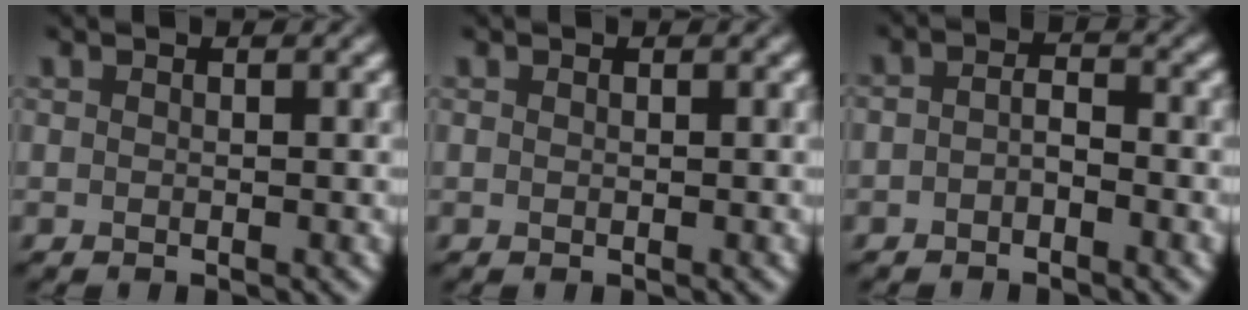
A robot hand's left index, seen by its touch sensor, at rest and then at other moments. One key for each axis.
{"total": 0.0}
{"total": 1.6, "fx": -1.5, "fy": -0.2, "fz": 0.5, "tx": -0.025, "ty": 0.000, "tz": -0.011}